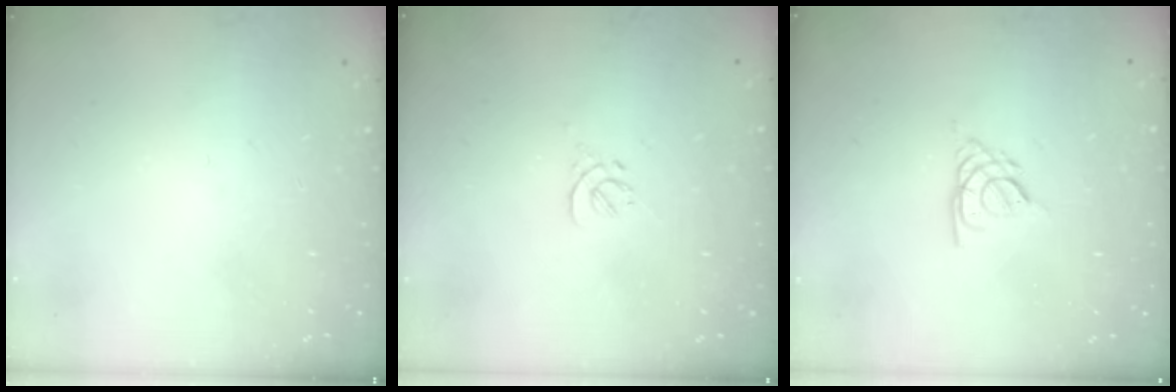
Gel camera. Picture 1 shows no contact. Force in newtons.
{"total": 0.0}
{"total": 2.6, "press": 2.6, "slide": 0.6}